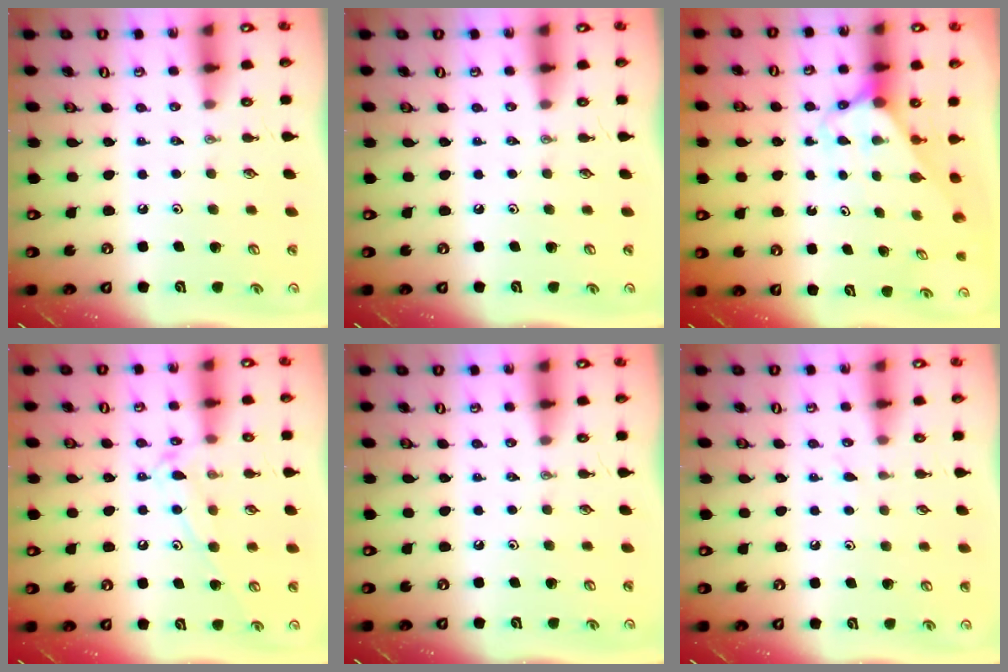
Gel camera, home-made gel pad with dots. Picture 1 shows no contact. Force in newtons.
{"total": 0.0}
{"total": 2.8, "press": 2.8, "slide": 0.2}
{"total": 11.3, "press": 11.3, "slide": 0.7}
{"total": 0.0}
{"total": 4.7, "press": 4.6, "slide": 0.5}